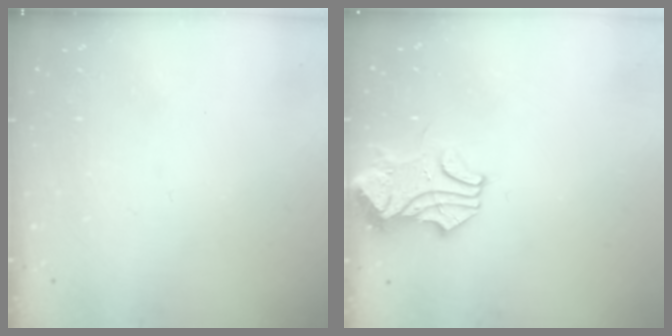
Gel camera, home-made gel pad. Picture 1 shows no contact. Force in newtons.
{"total": 1.7, "press": 1.5, "slide": 0.8}